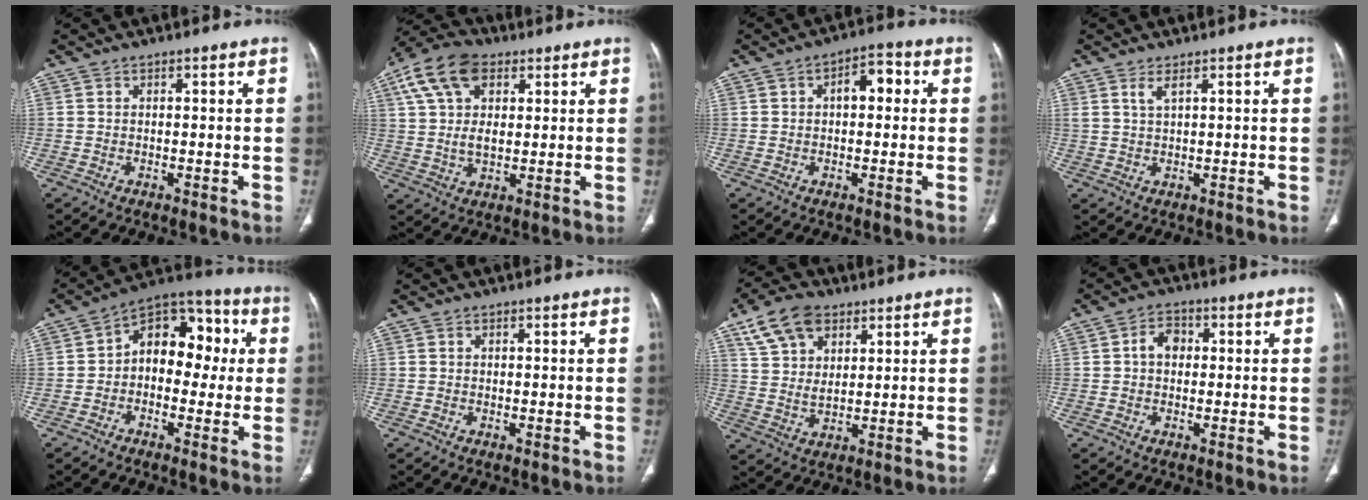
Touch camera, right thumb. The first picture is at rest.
{"total": 13.4, "force": [5.4, 8.0, 9.3], "torque": [-0.173, 0.003, 0.099]}
{"total": 5.5, "force": [0.9, 3.1, 4.5], "torque": [-0.052, 0.018, 0.004]}
{"total": 2.1, "force": [1.3, 0.3, 1.7], "torque": [-0.041, -0.006, 0.032]}
{"total": 13.2, "force": [0.9, 8.9, 9.7], "torque": [-0.089, 0.044, -0.005]}
{"total": 0.0}
{"total": 10.6, "force": [5.9, 6.2, 6.3], "torque": [-0.105, -0.012, 0.117]}
{"total": 3.9, "force": [0.3, 3.0, 2.6], "torque": [-0.033, 0.014, 0.000]}